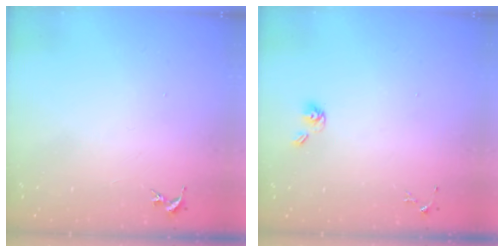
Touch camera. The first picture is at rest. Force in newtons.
{"total": 5.6, "press": 5.1, "slide": 2.3}